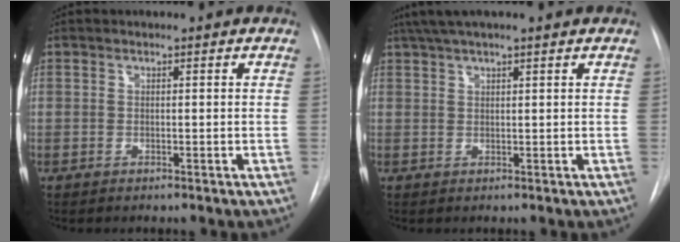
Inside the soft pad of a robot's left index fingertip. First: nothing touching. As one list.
[{"total": 6.5, "force": [5.1, 0.0, 3.9], "torque": [-0.067, 0.042, 0.085]}]